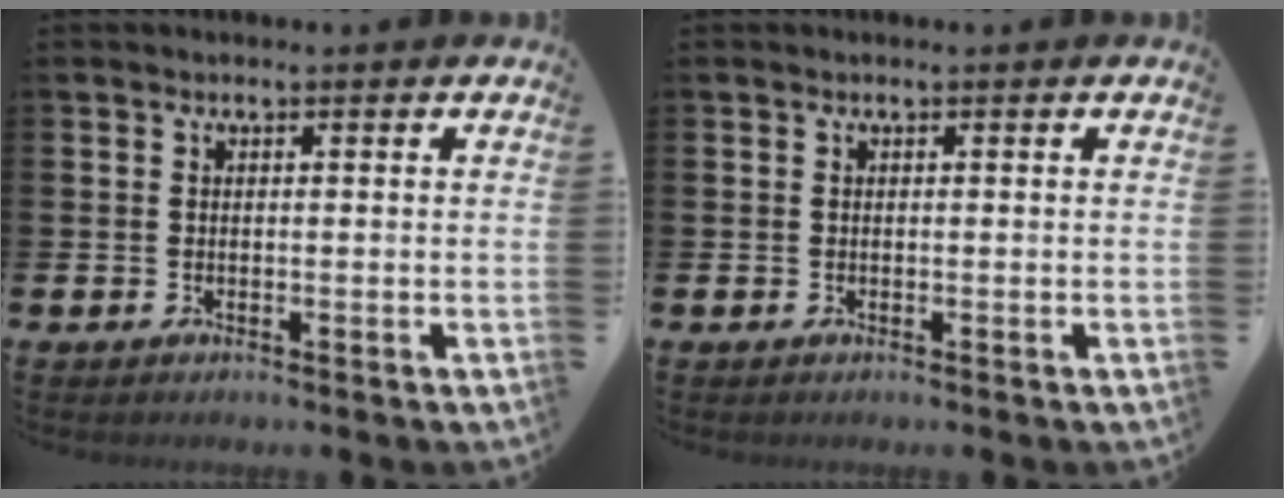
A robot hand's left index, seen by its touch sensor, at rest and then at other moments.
{"total": 0.0}